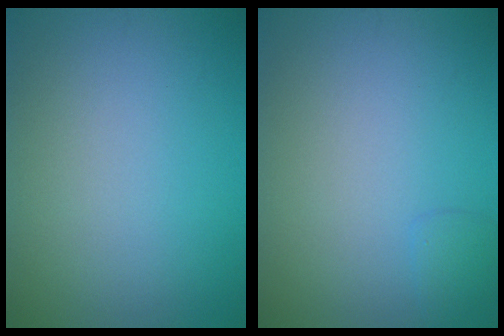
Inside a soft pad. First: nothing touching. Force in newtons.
{"total": 0.9, "press": 0.9, "slide": 0.1}